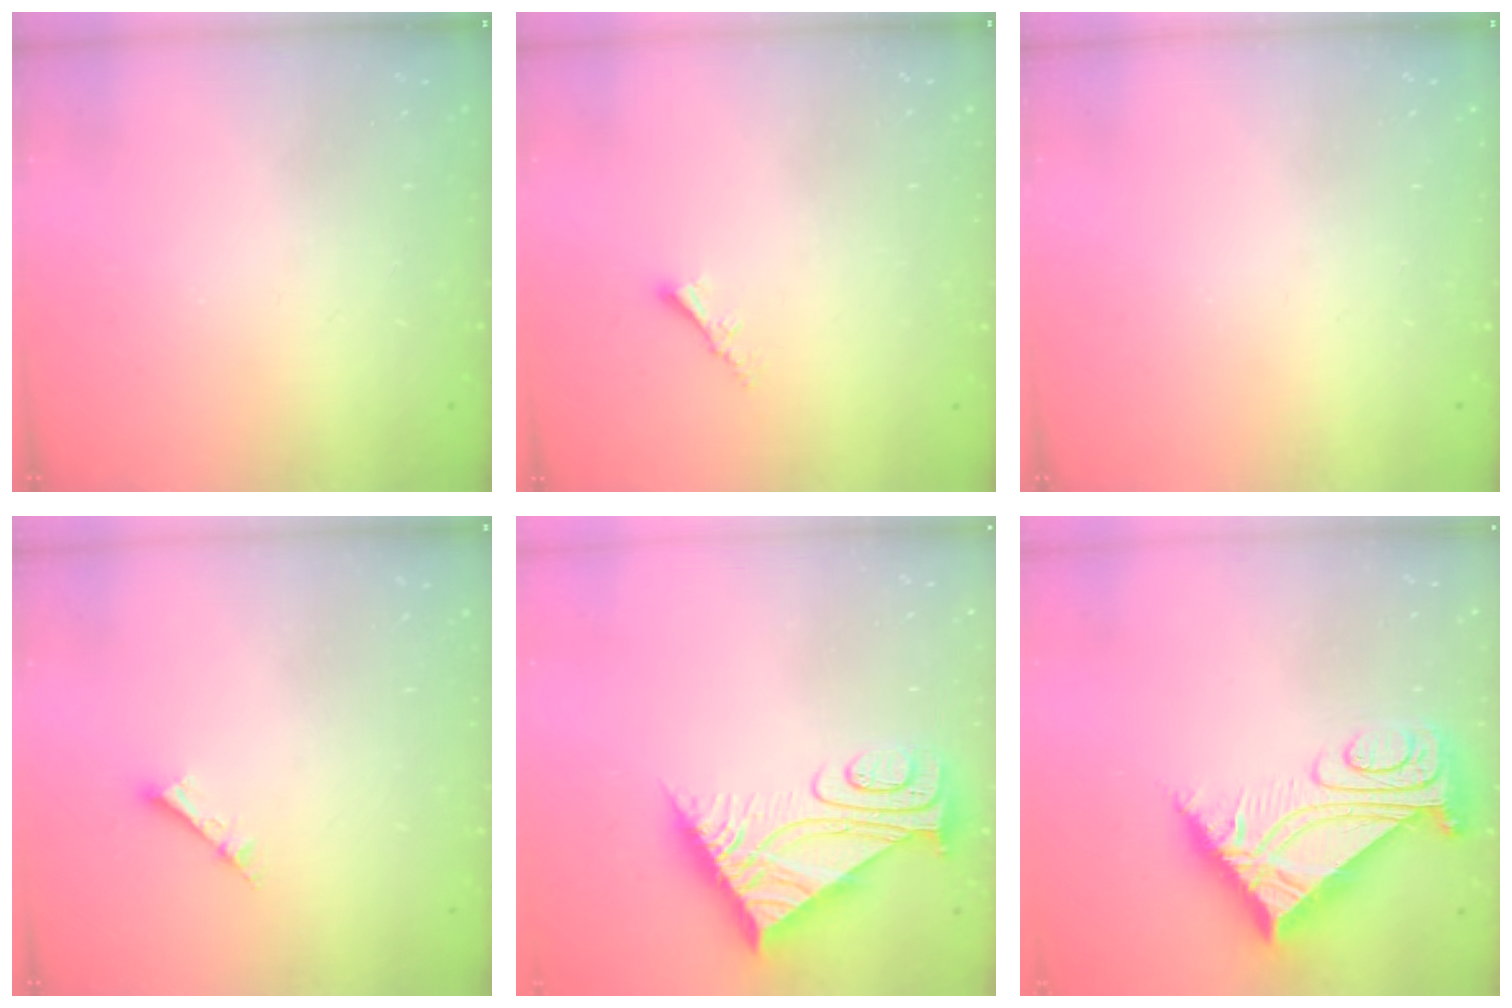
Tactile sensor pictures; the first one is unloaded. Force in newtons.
{"total": 2.2, "press": 2.2, "slide": 0.4}
{"total": 0.0}
{"total": 2.3, "press": 2.3, "slide": 0.1}
{"total": 10.2, "press": 10.2, "slide": 0.8}
{"total": 10.3, "press": 10.2, "slide": 1.2}